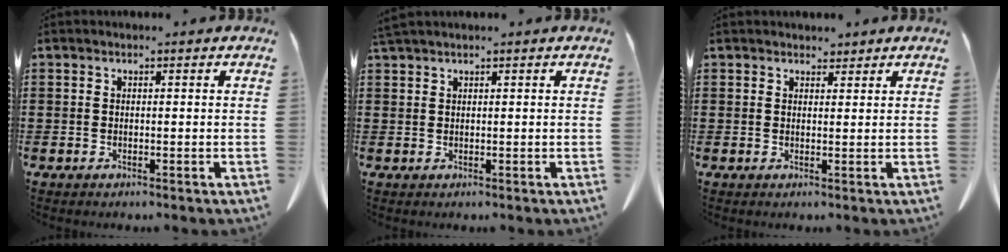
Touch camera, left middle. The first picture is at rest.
{"total": 1.1, "force": [1.0, -0.1, 0.4], "torque": [-0.011, -0.001, 0.020]}
{"total": 1.9, "force": [1.7, 0.7, 0.3], "torque": [-0.002, 0.000, 0.033]}